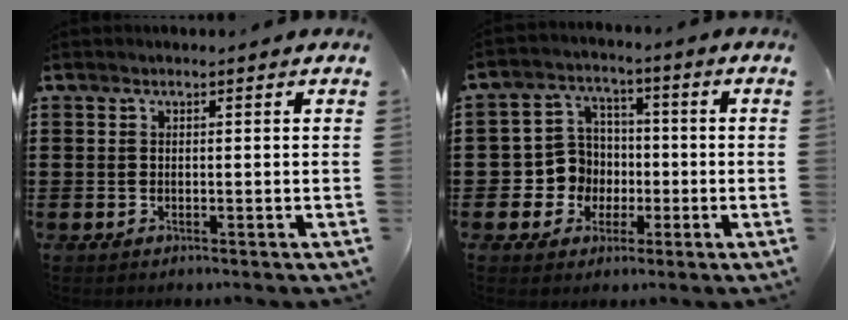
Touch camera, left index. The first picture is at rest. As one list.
[{"total": 6.9, "force": [-0.8, 6.8, 1.3], "torque": [-0.058, 0.012, -0.011]}]